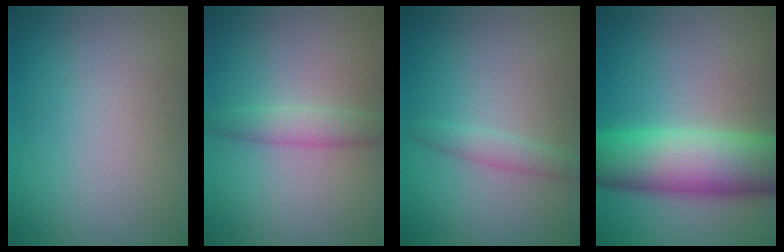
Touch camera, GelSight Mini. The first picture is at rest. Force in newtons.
{"total": 2.2, "press": 2.2, "slide": 0.0}
{"total": 1.5, "press": 1.5, "slide": 0.0}
{"total": 10.2, "press": 10.2, "slide": 0.3}